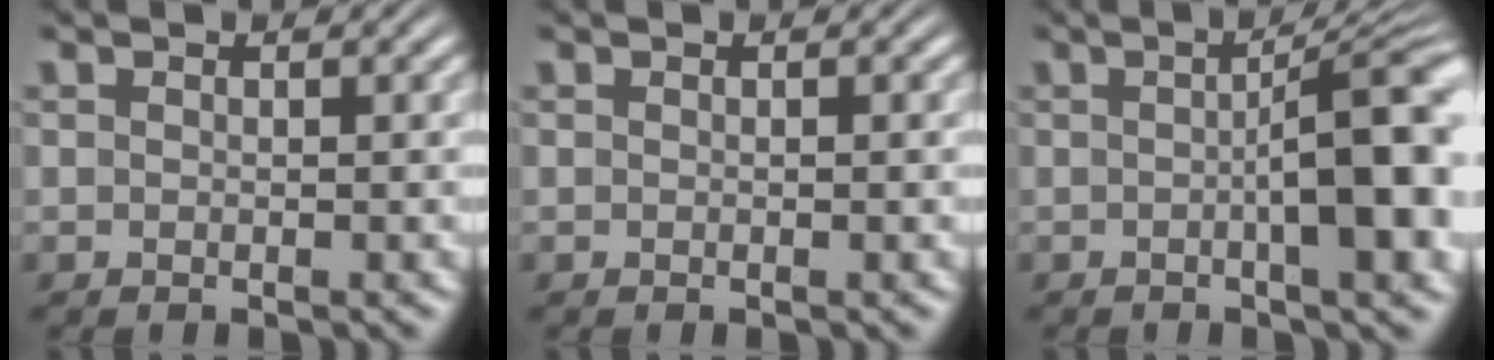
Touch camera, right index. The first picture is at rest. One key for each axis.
{"total": 0.0}
{"total": 7.2, "fx": -1.0, "fy": 1.9, "fz": 6.9, "tx": -0.084, "ty": 0.013, "tz": -0.024}